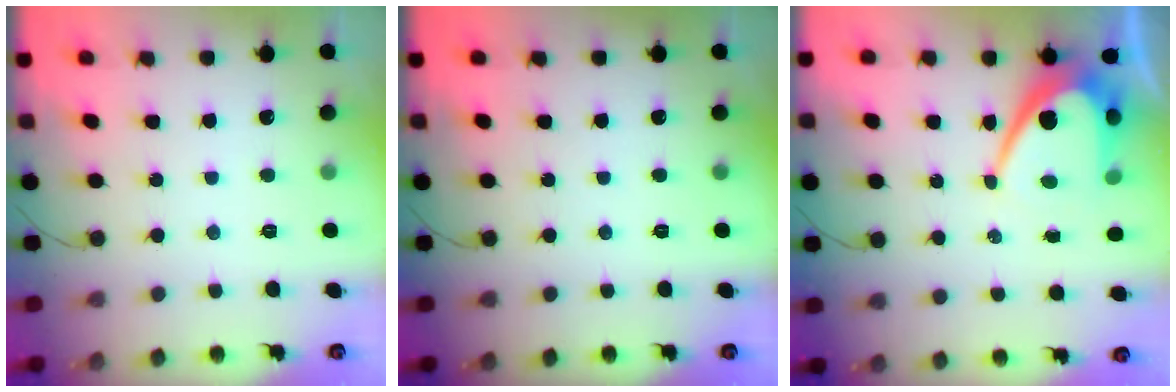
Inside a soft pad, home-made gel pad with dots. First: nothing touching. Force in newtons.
{"total": 0.0}
{"total": 10.7, "press": 10.6, "slide": 0.9}